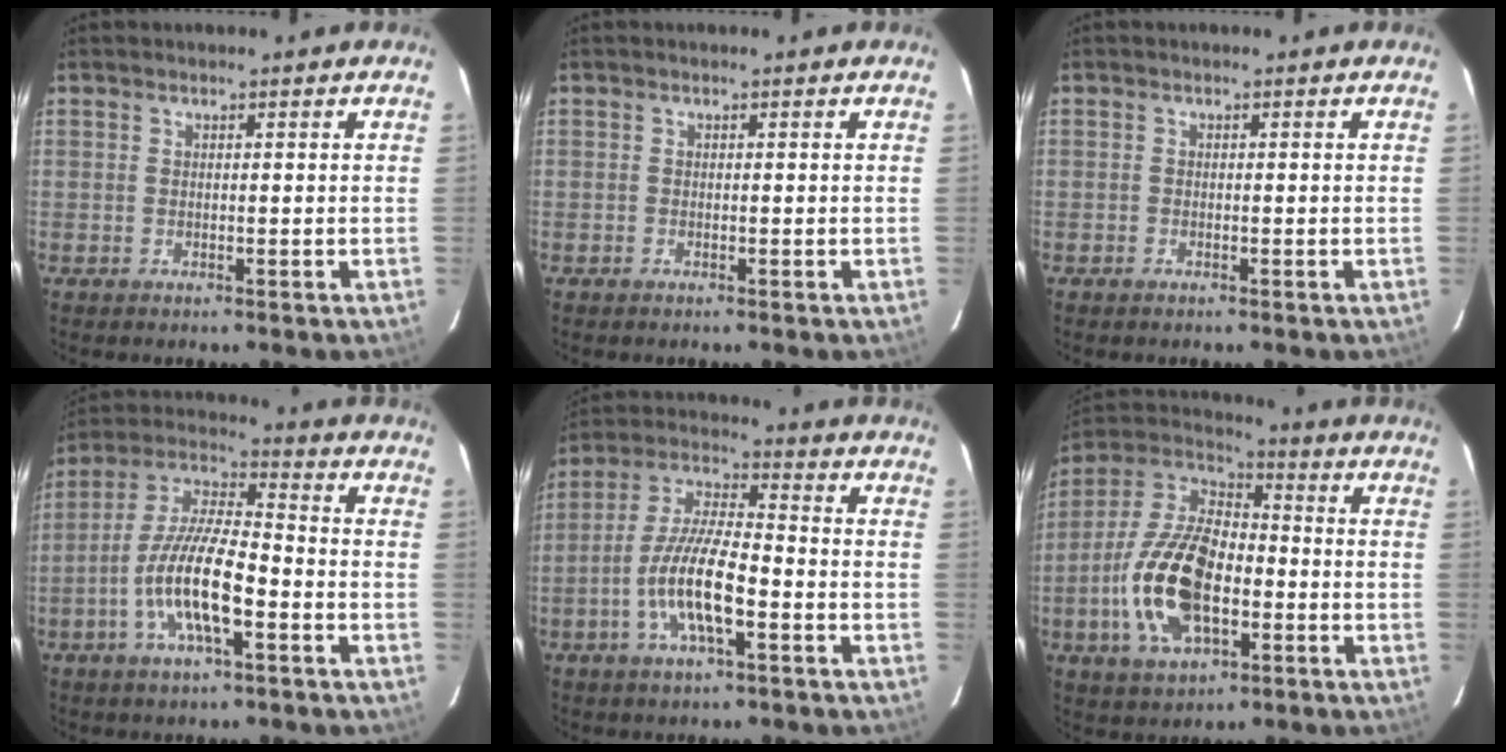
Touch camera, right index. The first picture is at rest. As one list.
[{"total": 0.0}, {"total": 0.6, "force": [-0.5, 0.3, 0.1], "torque": [-0.003, 0.000, -0.011]}, {"total": 13.6, "force": [-4.9, 3.5, 12.2], "torque": [-0.246, -0.003, -0.095]}, {"total": 12.2, "force": [-4.4, 3.1, 10.9], "torque": [-0.225, -0.002, -0.085]}, {"total": 18.2, "force": [-4.8, 9.3, 14.9], "torque": [-0.313, 0.003, -0.088]}]